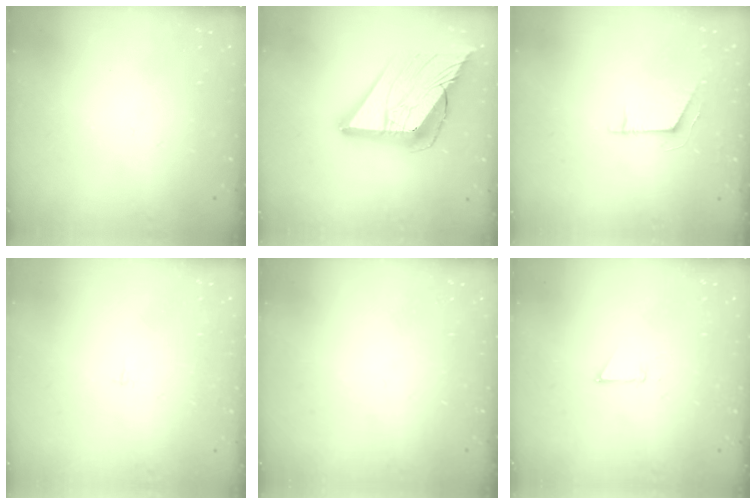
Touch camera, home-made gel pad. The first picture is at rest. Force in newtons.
{"total": 21.2, "press": 21.0, "slide": 2.6}
{"total": 5.1, "press": 5.0, "slide": 0.7}
{"total": 1.2, "press": 1.2, "slide": 0.1}
{"total": 0.0}
{"total": 3.1, "press": 3.1, "slide": 0.6}